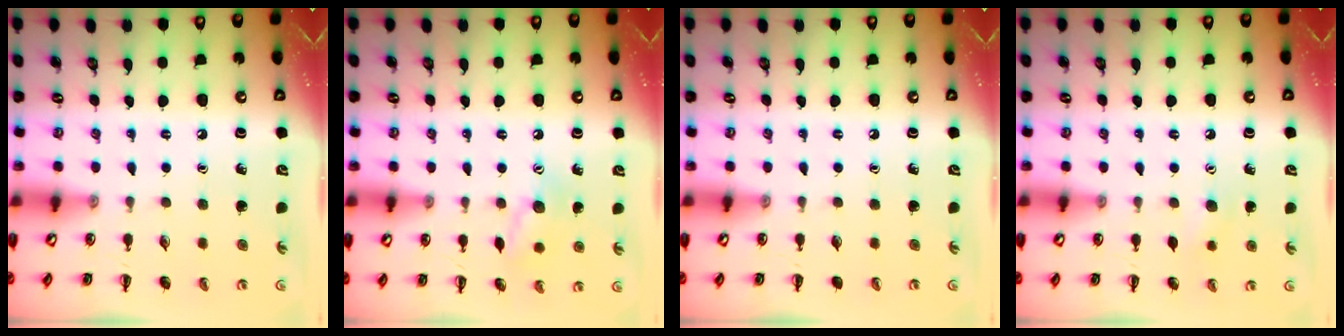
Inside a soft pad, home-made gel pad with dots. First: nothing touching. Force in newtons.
{"total": 9.0, "press": 8.9, "slide": 0.8}
{"total": 0.0}
{"total": 7.0, "press": 6.8, "slide": 1.8}